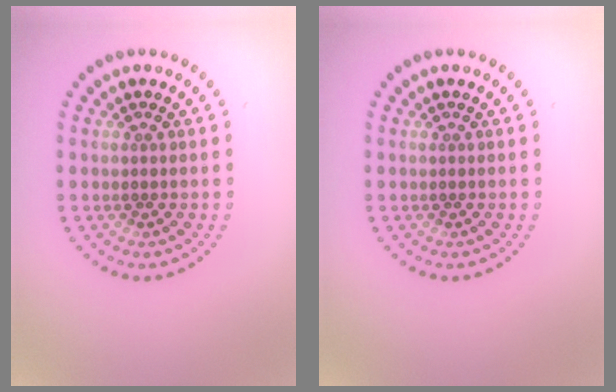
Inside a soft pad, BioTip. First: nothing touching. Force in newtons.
{"total": 0.0}